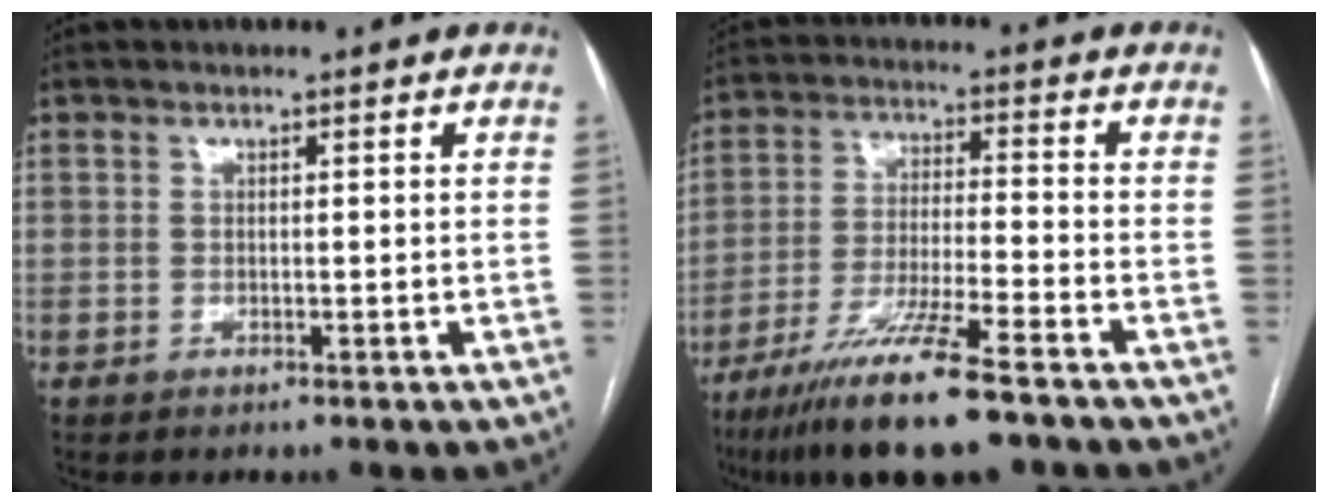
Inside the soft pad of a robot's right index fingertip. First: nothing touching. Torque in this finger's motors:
{"motor_torque": [1.09, -1.04, 0.83, 0.21]}